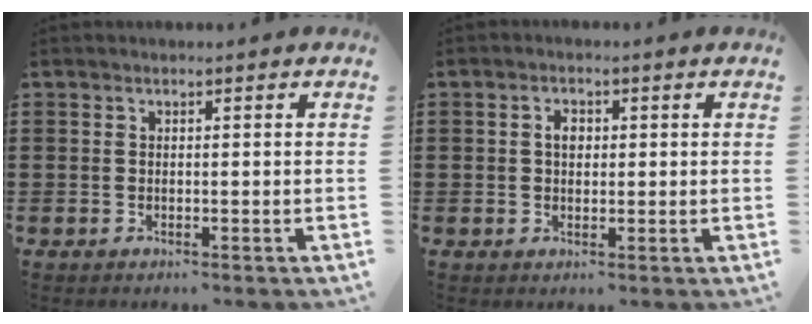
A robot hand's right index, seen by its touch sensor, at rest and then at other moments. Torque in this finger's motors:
{"motor_torque": [0.49, -0.23, 0.24, 0.05]}